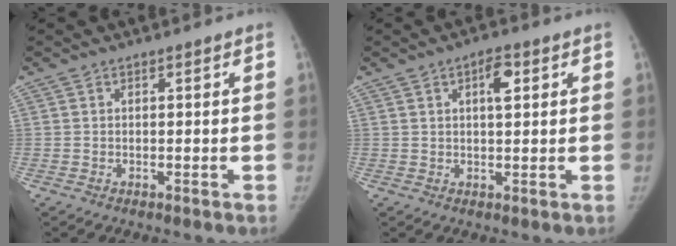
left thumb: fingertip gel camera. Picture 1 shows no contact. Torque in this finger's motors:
{"motor_torque": [0.11, 0.02, 0.93, 0.12, 0.13]}